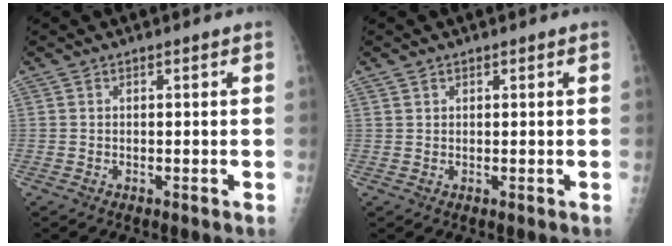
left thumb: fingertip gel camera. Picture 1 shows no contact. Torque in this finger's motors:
{"motor_torque": [-0.39, -0.16, -0.34, -0.13, 0.01]}